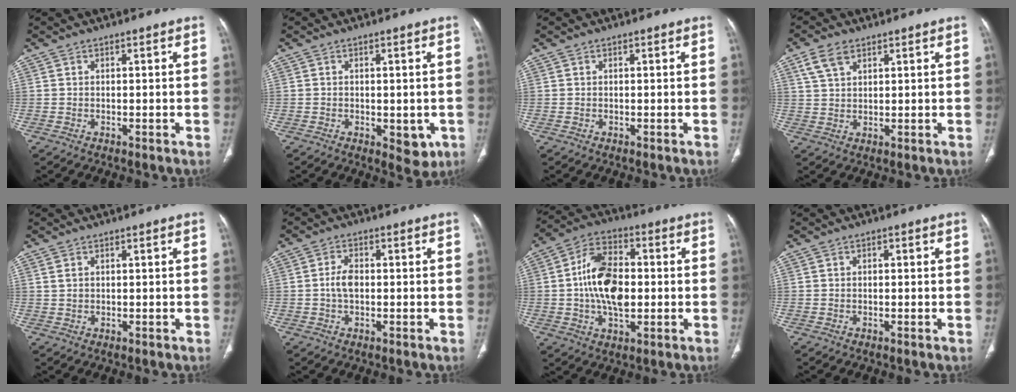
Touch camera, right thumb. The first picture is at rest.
{"total": 4.9, "force": [-1.3, 2.6, 3.9], "torque": [-0.027, -0.006, -0.008]}
{"total": 0.0}
{"total": 5.1, "force": [2.9, 2.9, 3.1], "torque": [-0.056, -0.003, 0.063]}
{"total": 1.2, "force": [0.6, 0.8, 0.7], "torque": [-0.016, 0.002, 0.017]}
{"total": 3.5, "force": [-0.2, 2.1, 2.8], "torque": [-0.055, 0.008, -0.009]}
{"total": 13.9, "force": [-0.1, 8.2, 11.2], "torque": [-0.190, 0.017, -0.004]}
{"total": 0.6, "force": [0.1, 0.4, 0.4], "torque": [-0.004, 0.002, -0.001]}